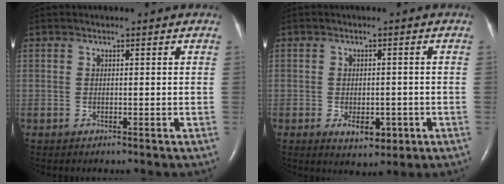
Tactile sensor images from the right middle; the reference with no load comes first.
{"total": 4.6, "force": [-1.8, 2.5, 3.4], "torque": [-0.045, -0.001, -0.013]}